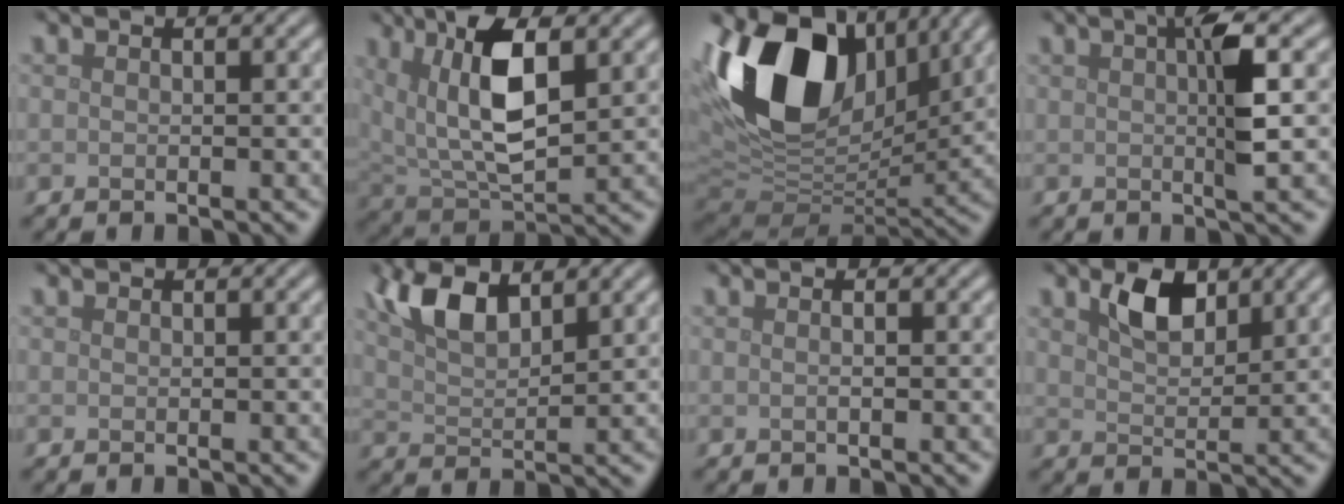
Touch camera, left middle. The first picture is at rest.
{"total": 8.3, "force": [2.7, 3.4, 7.1], "torque": [-0.145, 0.000, 0.051]}
{"total": 16.8, "force": [5.7, 10.6, 11.7], "torque": [-0.243, 0.023, 0.102]}
{"total": 4.0, "force": [0.7, 0.4, 4.0], "torque": [-0.071, 0.004, 0.012]}
{"total": 0.0}
{"total": 5.3, "force": [3.3, 2.0, 3.6], "torque": [-0.079, 0.008, 0.062]}
{"total": 1.2, "force": [0.3, 0.5, 1.1], "torque": [-0.006, -0.005, -0.005]}
{"total": 3.5, "force": [2.0, 1.8, 2.2], "torque": [-0.043, 0.002, 0.038]}